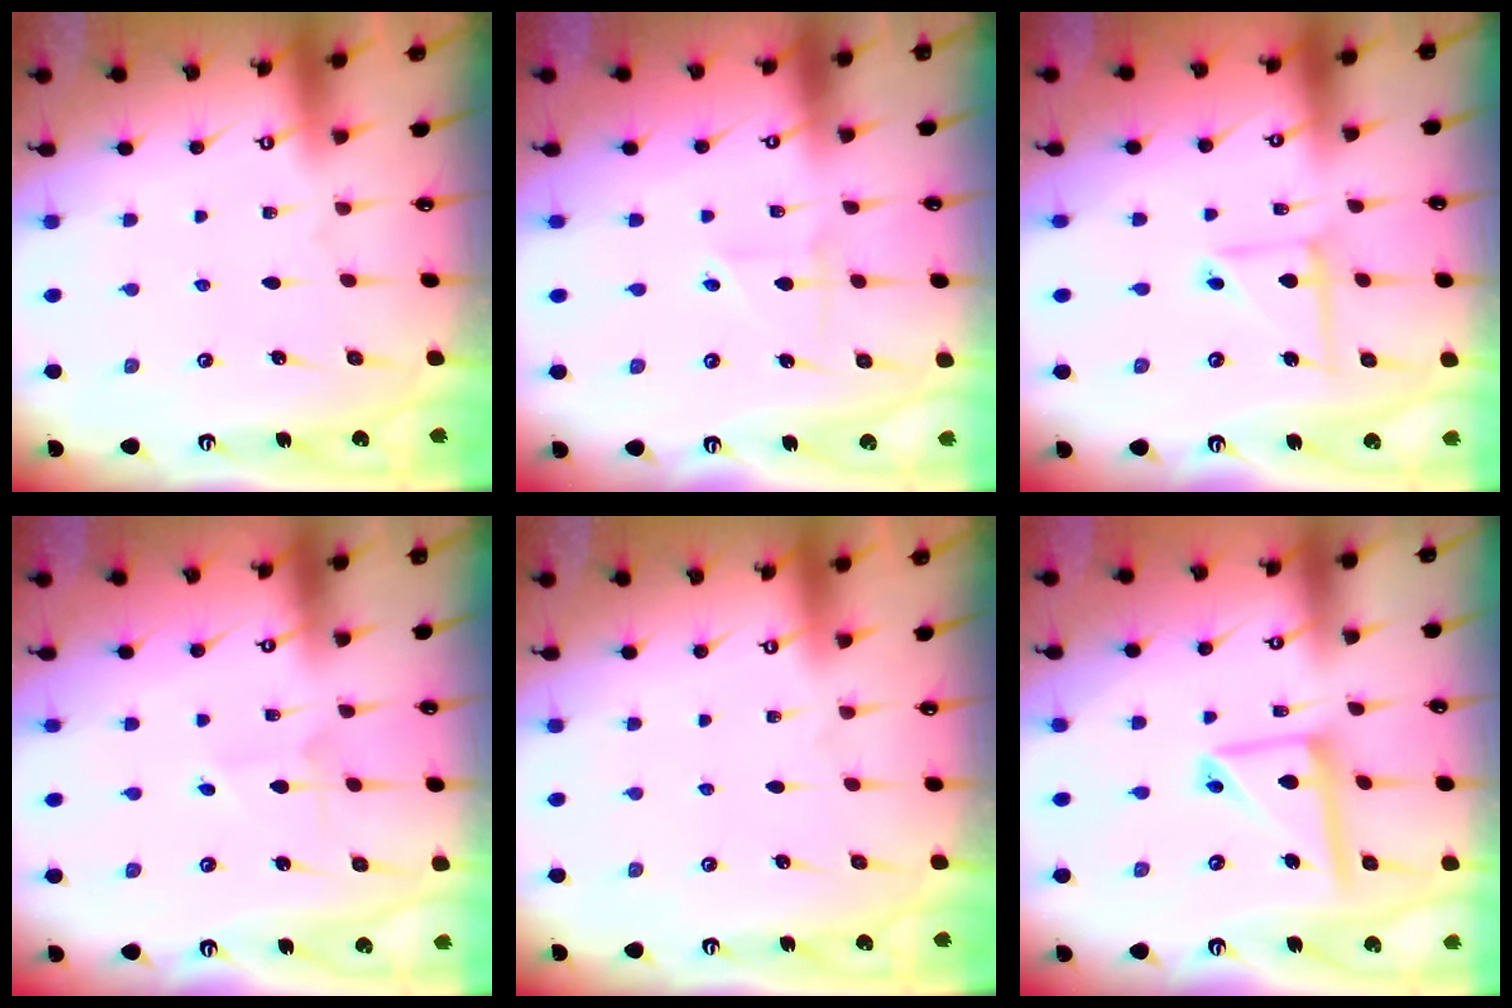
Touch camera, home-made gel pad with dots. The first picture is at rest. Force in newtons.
{"total": 2.2, "press": 2.1, "slide": 0.6}
{"total": 7.3, "press": 7.2, "slide": 0.5}
{"total": 1.6, "press": 1.6, "slide": 0.2}
{"total": 0.0}
{"total": 12.1, "press": 12.0, "slide": 1.3}